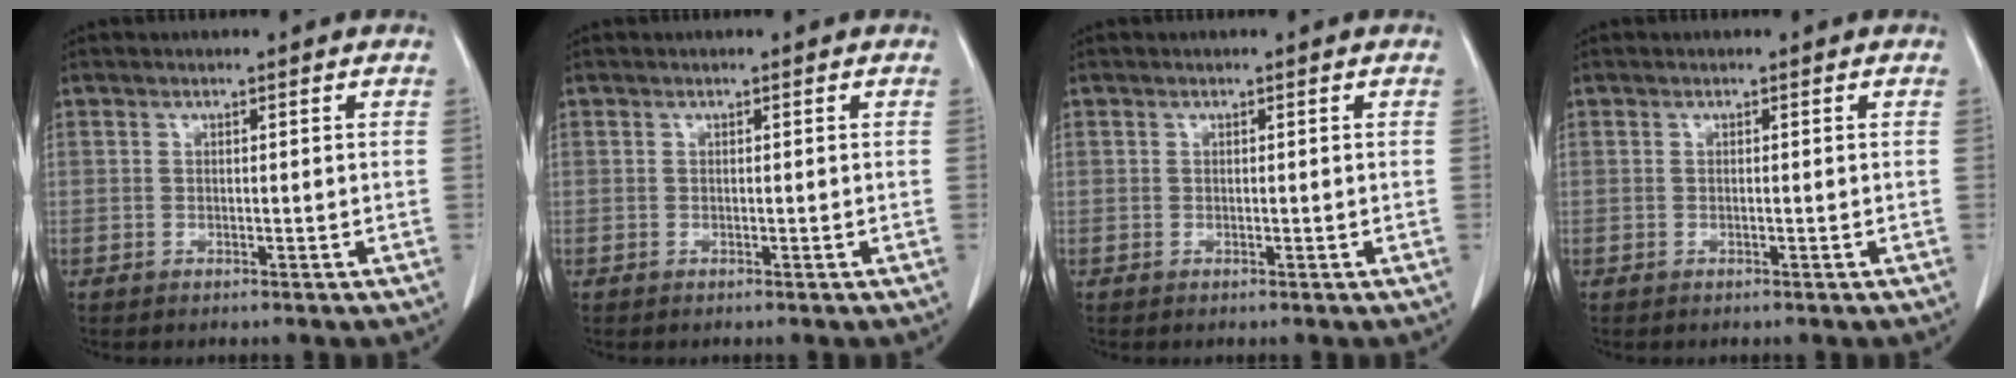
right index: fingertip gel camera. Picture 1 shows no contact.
{"total": 0.0}
{"total": 0.0}
{"total": 0.0}